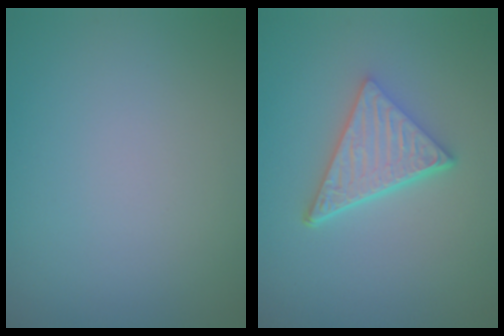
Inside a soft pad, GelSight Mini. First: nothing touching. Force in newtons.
{"total": 5.0, "press": 3.6, "slide": 3.5}